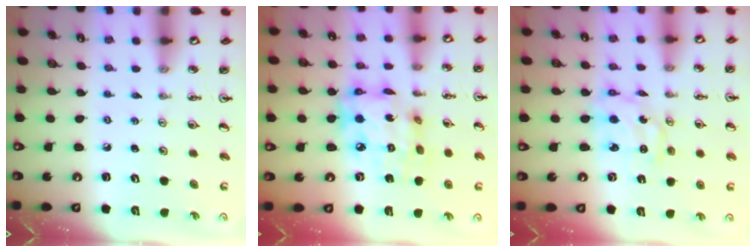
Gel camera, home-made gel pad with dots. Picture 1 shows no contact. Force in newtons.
{"total": 14.3, "press": 14.3, "slide": 1.5}
{"total": 5.3, "press": 5.3, "slide": 0.5}